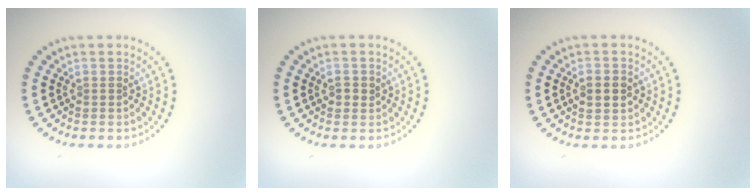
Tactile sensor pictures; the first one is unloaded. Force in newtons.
{"total": 1.1, "press": 1.0, "slide": 0.5}
{"total": 2.6, "press": 2.6, "slide": 0.2}